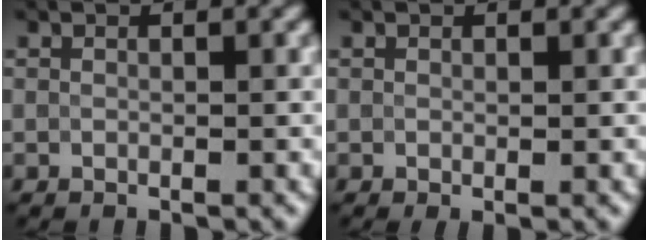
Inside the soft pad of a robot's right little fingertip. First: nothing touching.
{"total": 0.9, "force": [-0.1, 0.4, 0.8], "torque": [-0.008, 0.000, -0.001]}